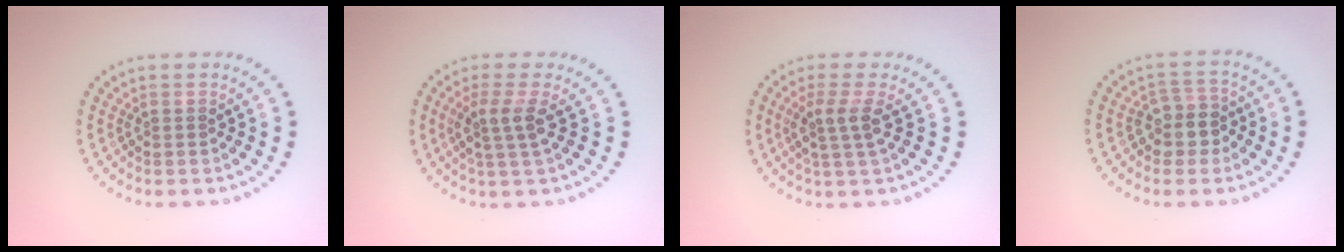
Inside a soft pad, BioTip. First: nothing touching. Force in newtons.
{"total": 2.6, "press": 2.0, "slide": 1.6}
{"total": 2.6, "press": 2.0, "slide": 1.6}
{"total": 2.8, "press": 2.5, "slide": 1.3}